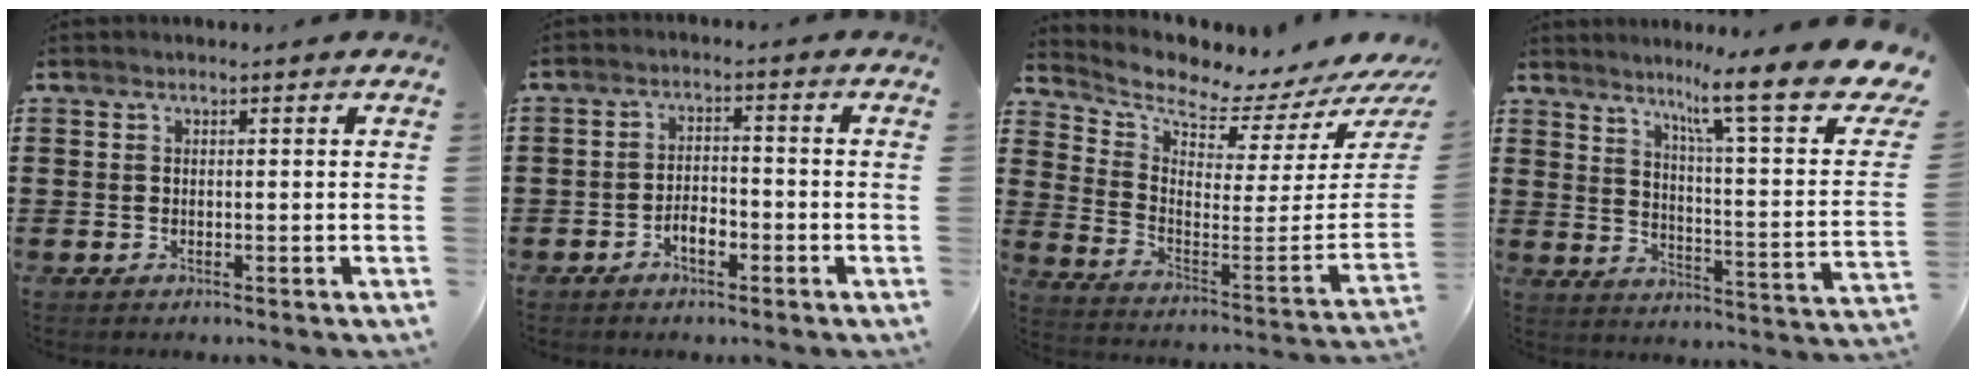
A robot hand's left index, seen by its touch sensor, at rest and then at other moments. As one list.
[{"total": 3.3, "force": [-1.9, 1.5, 2.3], "torque": [-0.042, 0.006, -0.038]}, {"total": 3.9, "force": [3.5, 0.6, 1.7], "torque": [-0.044, -0.064, 0.051]}, {"total": 12.6, "force": [9.2, 0.6, 8.6], "torque": [-0.144, -0.058, 0.139]}]